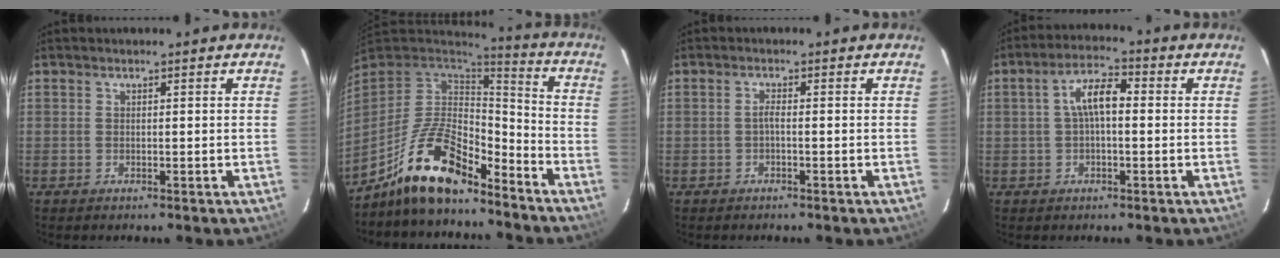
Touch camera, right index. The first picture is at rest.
{"total": 16.7, "force": [-12.0, 5.4, 10.3], "torque": [-0.221, -0.006, -0.224]}
{"total": 1.1, "force": [-0.5, 0.0, 1.0], "torque": [-0.020, 0.005, -0.012]}
{"total": 6.2, "force": [0.3, 2.6, 5.7], "torque": [-0.110, 0.020, 0.004]}